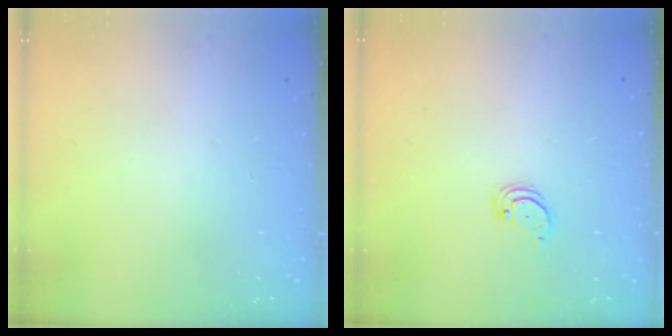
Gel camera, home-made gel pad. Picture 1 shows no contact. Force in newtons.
{"total": 2.1, "press": 2.1, "slide": 0.2}